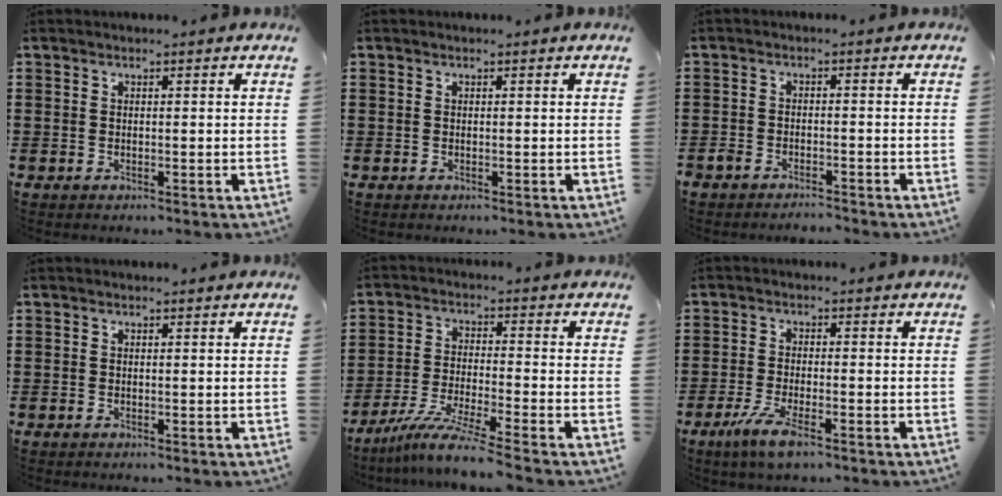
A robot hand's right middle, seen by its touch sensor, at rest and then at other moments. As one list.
[{"total": 0.0}, {"total": 2.6, "force": [-2.5, 0.5, 0.0], "torque": [-0.014, -0.001, -0.057]}, {"total": 0.0}, {"total": 7.5, "force": [-6.3, -0.6, 4.0], "torque": [-0.087, -0.021, -0.122]}, {"total": 4.9, "force": [-3.0, 0.9, 3.8], "torque": [-0.089, -0.012, -0.056]}]